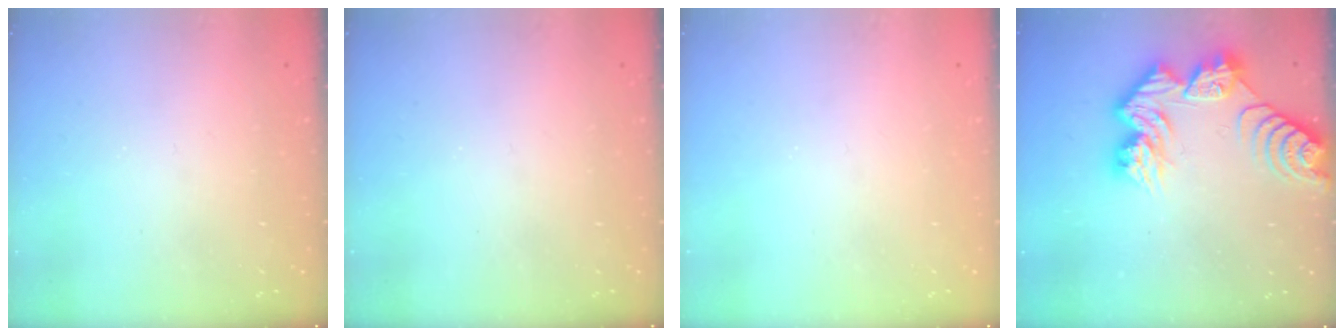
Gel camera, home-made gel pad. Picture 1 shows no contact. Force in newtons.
{"total": 0.0}
{"total": 0.0}
{"total": 14.8, "press": 14.8, "slide": 1.3}